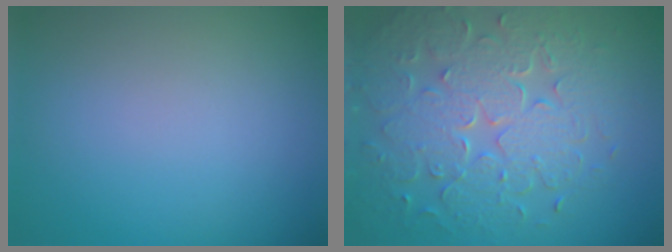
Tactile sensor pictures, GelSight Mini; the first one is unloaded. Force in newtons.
{"total": 8.1, "press": 5.9, "slide": 5.6}